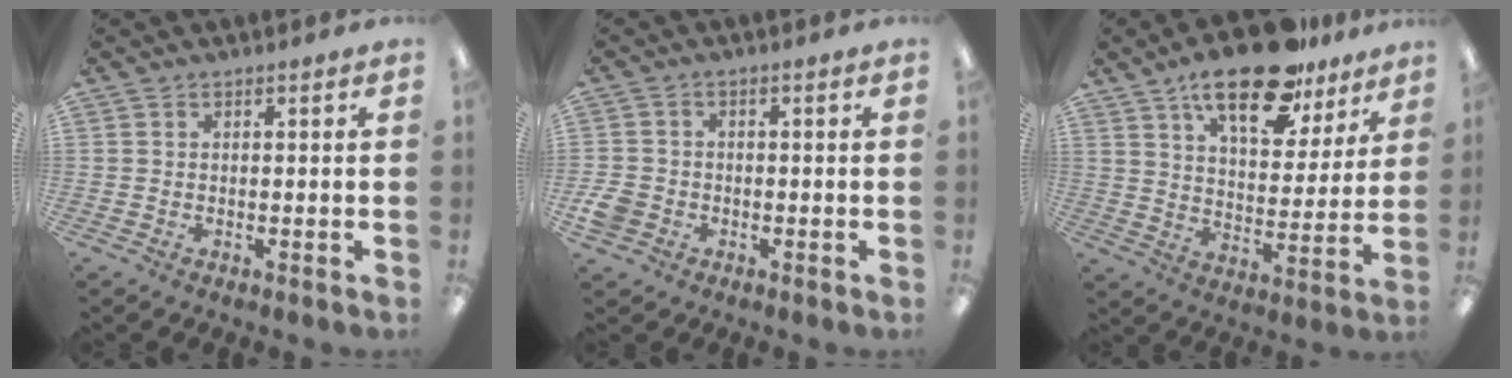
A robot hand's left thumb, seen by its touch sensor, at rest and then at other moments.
{"total": 4.1, "force": [-1.6, 3.4, 1.5], "torque": [-0.036, 0.006, -0.031]}
{"total": 18.5, "force": [12.9, 7.5, 10.9], "torque": [-0.174, -0.063, 0.217]}